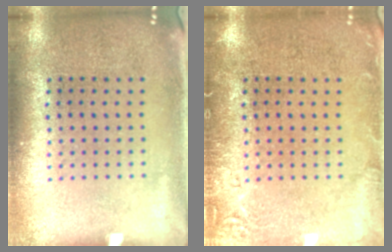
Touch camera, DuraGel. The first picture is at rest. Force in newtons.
{"total": 2.0, "press": 2.0, "slide": 0.4}